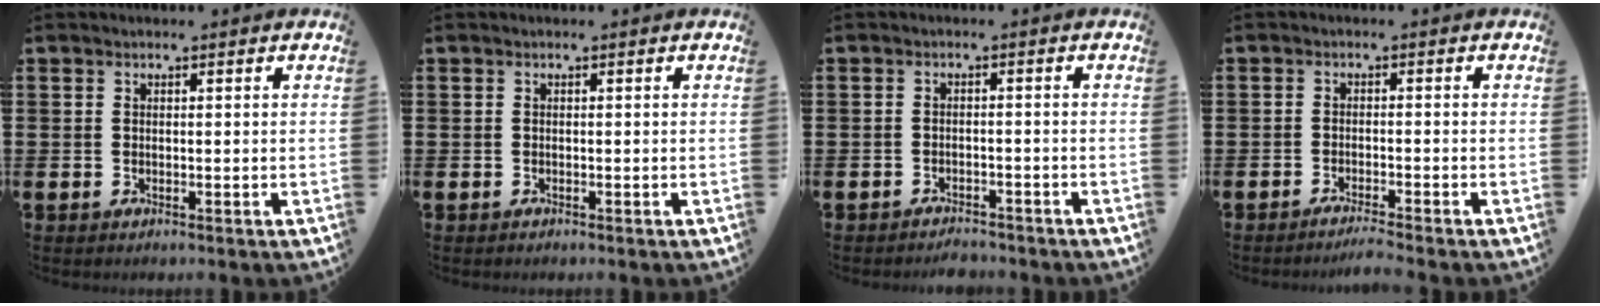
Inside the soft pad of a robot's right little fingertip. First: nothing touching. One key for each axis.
{"total": 0.0}
{"total": 1.9, "fx": -1.9, "fy": 0.2, "fz": -0.1, "tx": -0.004, "ty": 0.003, "tz": -0.042}
{"total": 1.7, "fx": -1.5, "fy": -0.2, "fz": 0.7, "tx": -0.010, "ty": 0.002, "tz": -0.029}